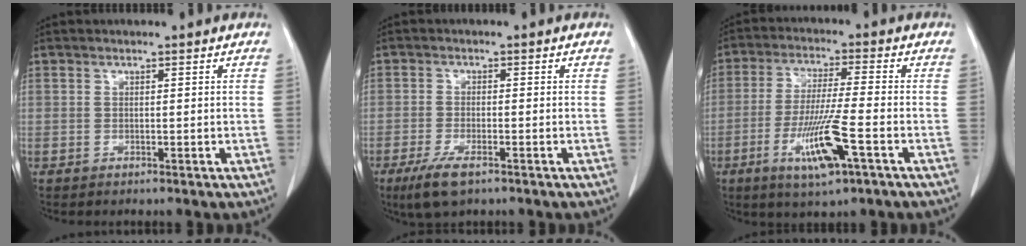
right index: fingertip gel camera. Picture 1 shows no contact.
{"total": 5.3, "force": [-3.4, 1.3, 3.9], "torque": [-0.084, -0.013, -0.057]}
{"total": 10.6, "force": [-4.2, 0.5, 9.7], "torque": [-0.186, -0.018, -0.076]}